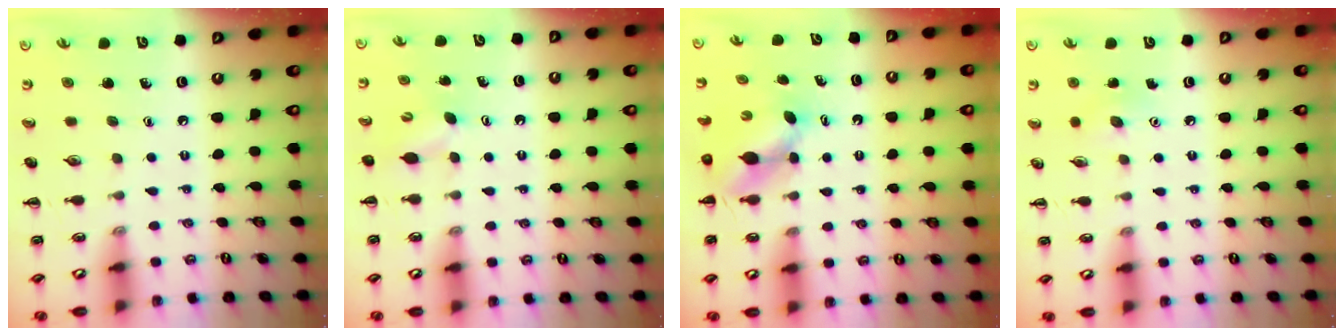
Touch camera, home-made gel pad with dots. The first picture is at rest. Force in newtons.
{"total": 3.5, "press": 3.4, "slide": 1.0}
{"total": 4.6, "press": 4.6, "slide": 0.3}
{"total": 5.0, "press": 4.8, "slide": 1.2}